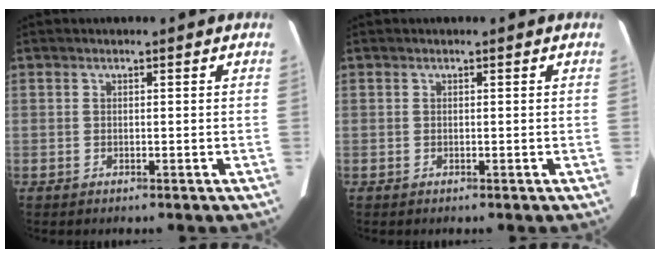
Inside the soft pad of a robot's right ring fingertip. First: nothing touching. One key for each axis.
{"total": 0.0}